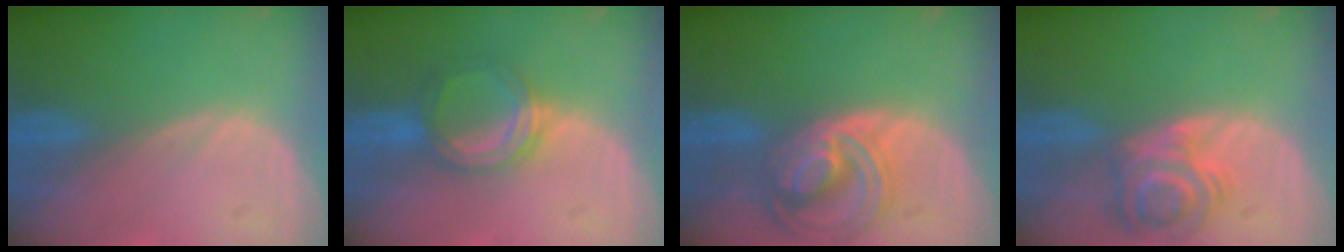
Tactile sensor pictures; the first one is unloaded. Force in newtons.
{"total": 5.1, "press": 5.1, "slide": 0.3}
{"total": 8.7, "press": 7.5, "slide": 4.4}
{"total": 5.6, "press": 5.6, "slide": 0.5}